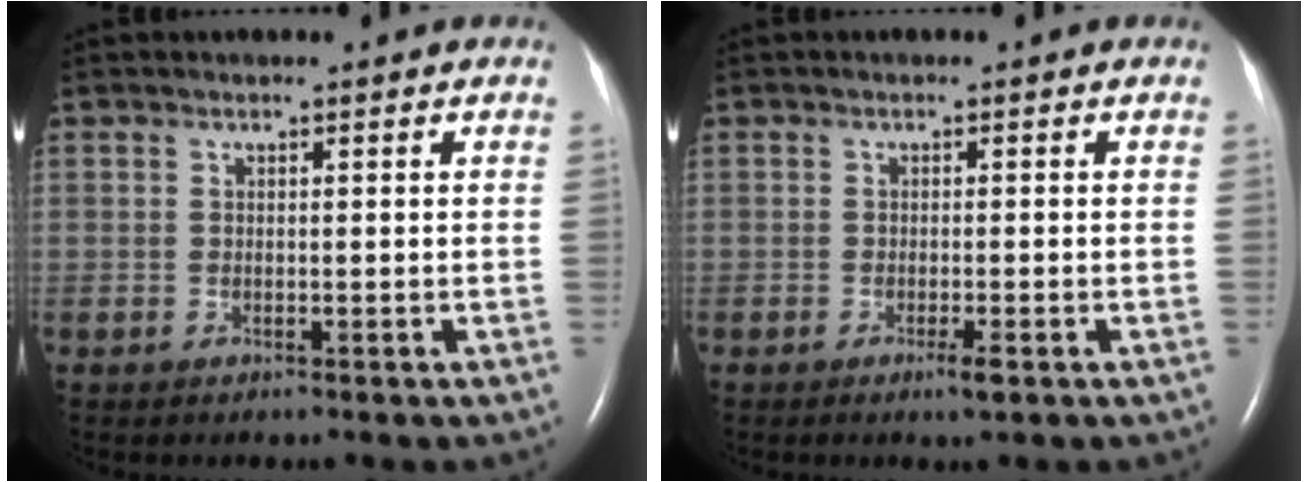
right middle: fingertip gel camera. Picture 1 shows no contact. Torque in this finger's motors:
{"motor_torque": [0.30, -0.06, 0.04, 0.03]}